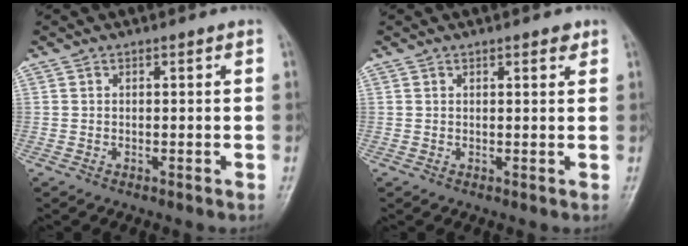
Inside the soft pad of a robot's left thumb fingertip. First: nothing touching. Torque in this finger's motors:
{"motor_torque": [-0.06, 0.02, -0.19, 0.10, 0.02]}